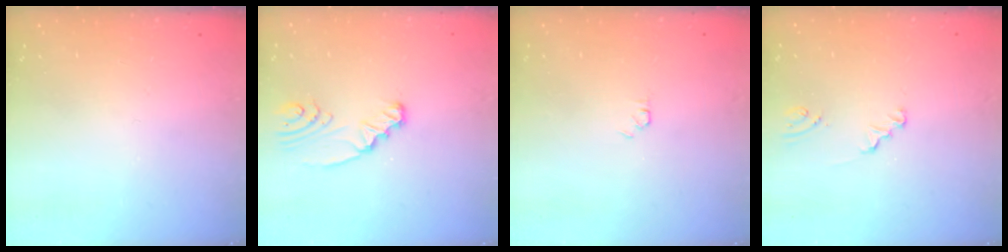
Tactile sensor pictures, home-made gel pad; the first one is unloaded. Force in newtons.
{"total": 3.2, "press": 3.2, "slide": 0.3}
{"total": 1.5, "press": 1.4, "slide": 0.3}
{"total": 1.4, "press": 1.4, "slide": 0.1}